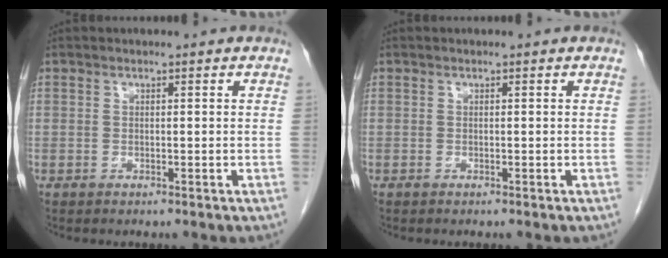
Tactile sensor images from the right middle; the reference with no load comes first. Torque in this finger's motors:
{"motor_torque": [-0.20, -0.04, 0.01, 0.00]}